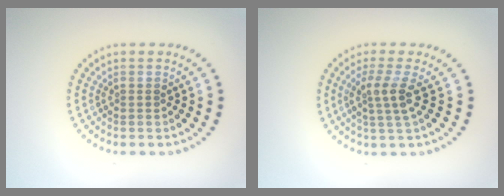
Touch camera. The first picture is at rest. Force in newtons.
{"total": 2.7, "press": 2.0, "slide": 1.8}